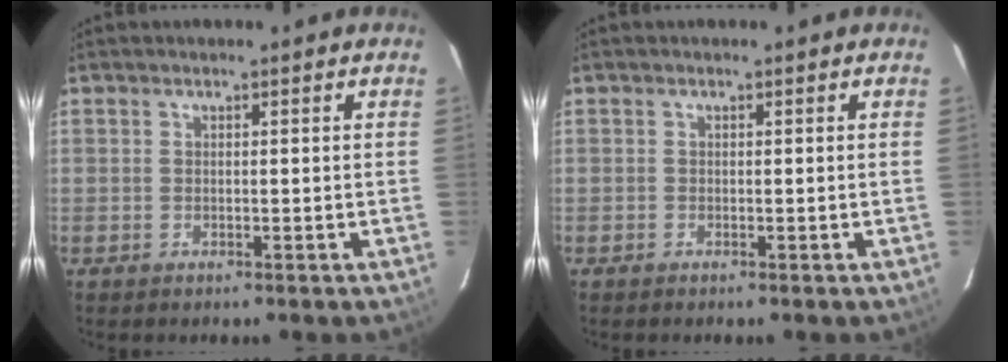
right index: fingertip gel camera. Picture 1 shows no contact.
{"total": 0.0}